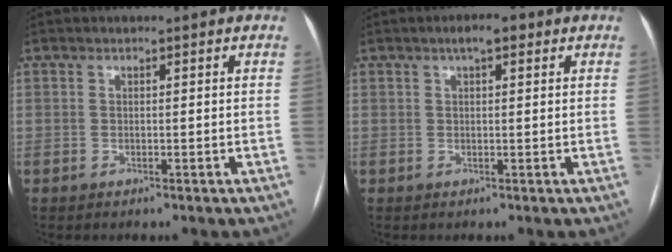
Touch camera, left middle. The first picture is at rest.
{"total": 2.9, "force": [1.5, 0.9, 2.2], "torque": [-0.035, 0.014, 0.022]}